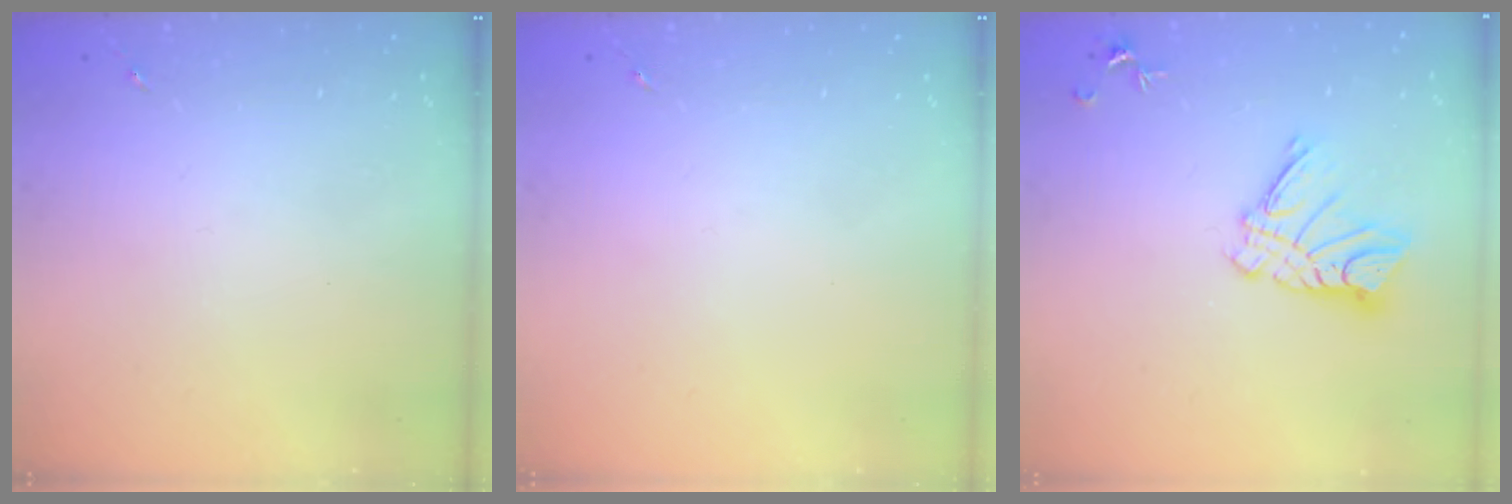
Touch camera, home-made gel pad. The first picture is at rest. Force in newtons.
{"total": 0.0}
{"total": 11.1, "press": 11.0, "slide": 1.1}